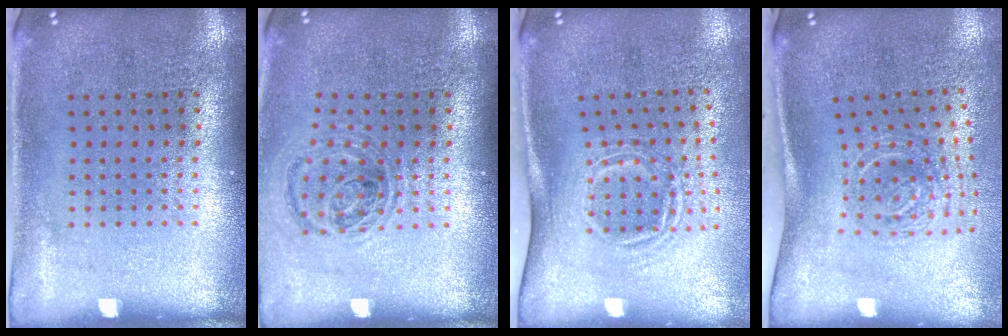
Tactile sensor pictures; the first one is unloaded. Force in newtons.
{"total": 1.0, "press": 0.9, "slide": 0.2}
{"total": 1.7, "press": 1.2, "slide": 1.2}
{"total": 2.0, "press": 1.2, "slide": 1.6}